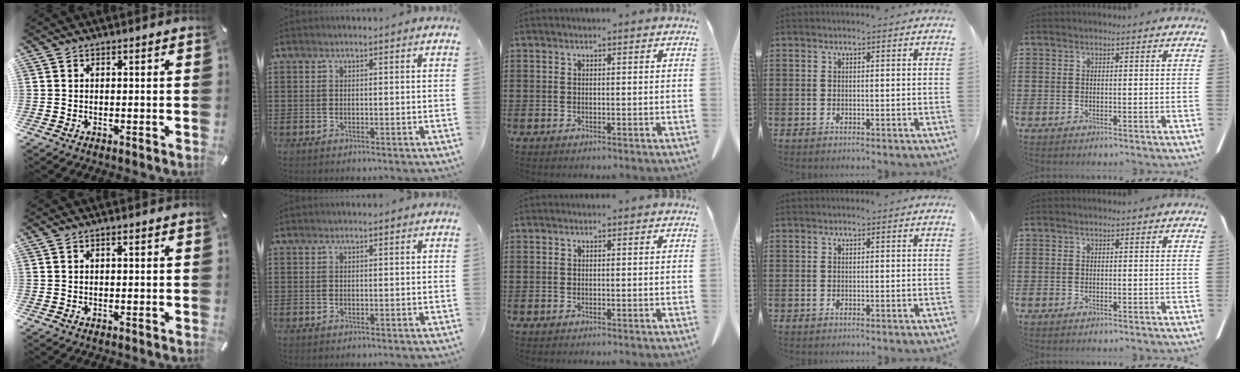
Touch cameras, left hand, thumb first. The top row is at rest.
{"thumb": {"total": 0.8, "force": [0.2, 0.5, 0.7], "torque": [-0.013, 0.003, 0.002]}}